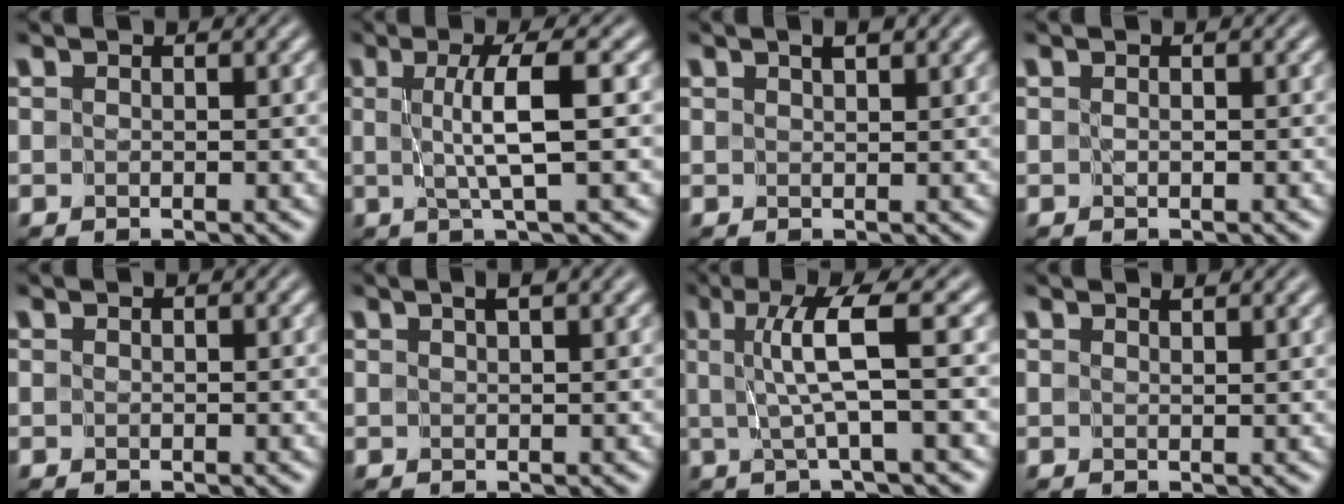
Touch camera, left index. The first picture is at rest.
{"total": 4.5, "force": [0.2, 0.5, 4.5], "torque": [-0.076, 0.001, 0.005]}
{"total": 1.9, "force": [1.3, 0.5, 1.3], "torque": [-0.007, -0.006, 0.016]}
{"total": 0.0}
{"total": 0.0}
{"total": 1.7, "force": [1.2, 0.2, 1.3], "torque": [-0.008, -0.007, 0.014]}
{"total": 4.8, "force": [0.5, 0.5, 4.8], "torque": [-0.088, 0.003, 0.011]}
{"total": 1.2, "force": [1.1, 0.0, 0.4], "torque": [-0.003, -0.006, 0.016]}